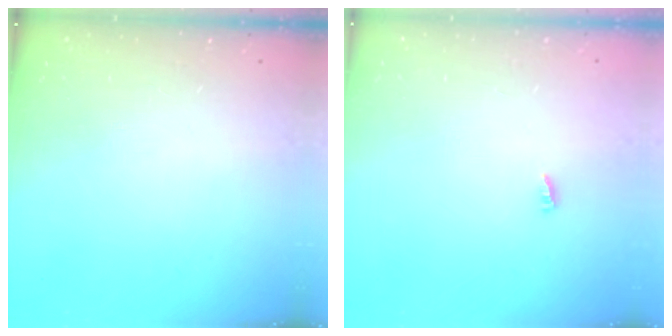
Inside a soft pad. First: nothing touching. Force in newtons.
{"total": 1.9, "press": 1.9, "slide": 0.3}